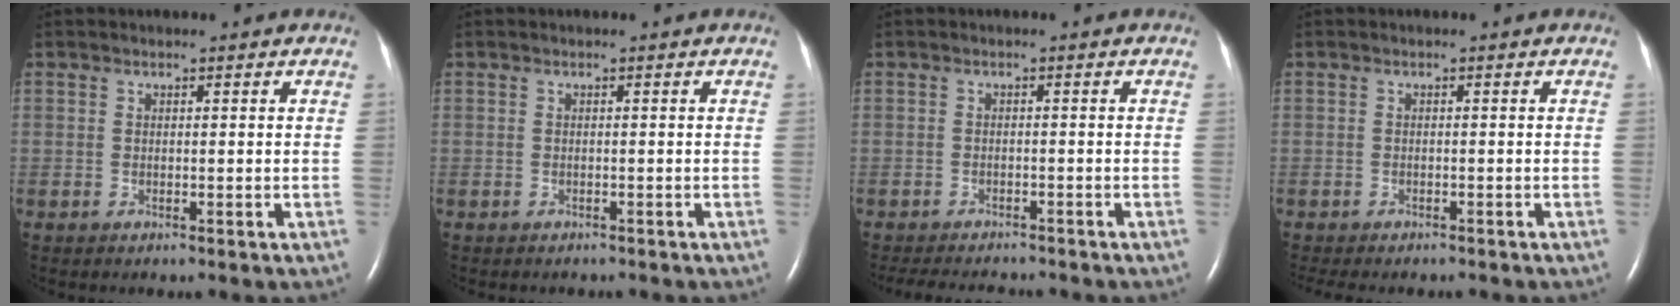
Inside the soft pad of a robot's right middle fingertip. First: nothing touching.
{"total": 1.5, "force": [-1.3, 0.6, 0.4], "torque": [-0.016, -0.003, -0.013]}
{"total": 9.0, "force": [-8.1, 2.1, 3.1], "torque": [-0.053, -0.009, -0.108]}
{"total": 7.5, "force": [-6.4, 2.3, 3.2], "torque": [-0.043, -0.004, -0.081]}